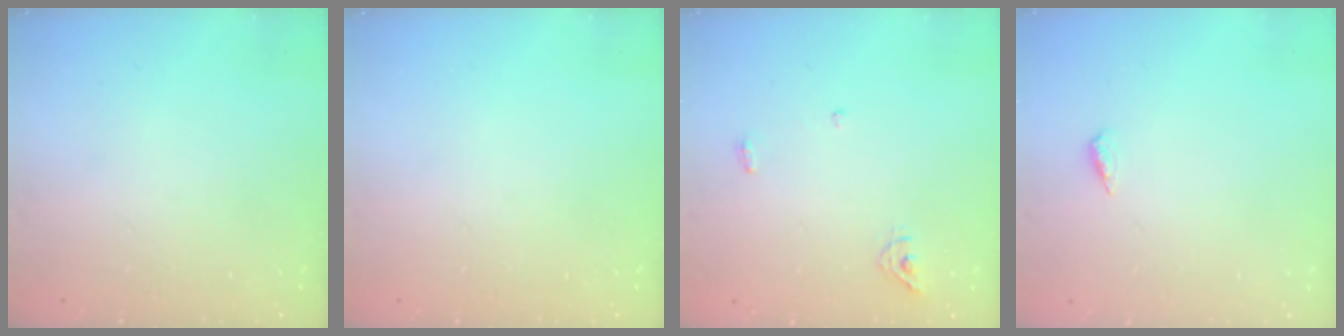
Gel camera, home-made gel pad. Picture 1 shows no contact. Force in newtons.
{"total": 0.0}
{"total": 5.1, "press": 5.0, "slide": 0.8}
{"total": 2.6, "press": 2.2, "slide": 1.3}